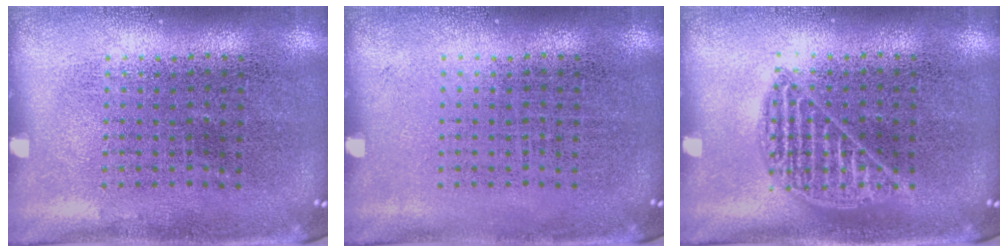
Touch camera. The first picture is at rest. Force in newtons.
{"total": 0.0}
{"total": 0.9, "press": 0.9, "slide": 0.0}